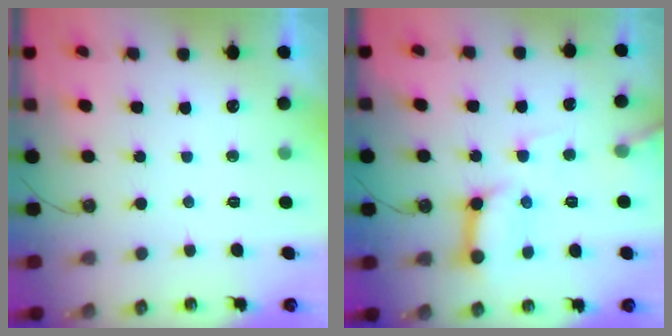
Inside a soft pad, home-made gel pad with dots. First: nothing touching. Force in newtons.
{"total": 12.1, "press": 12.1, "slide": 0.9}